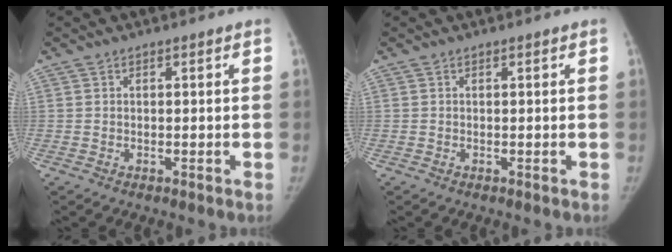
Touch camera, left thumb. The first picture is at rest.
{"total": 0.0}